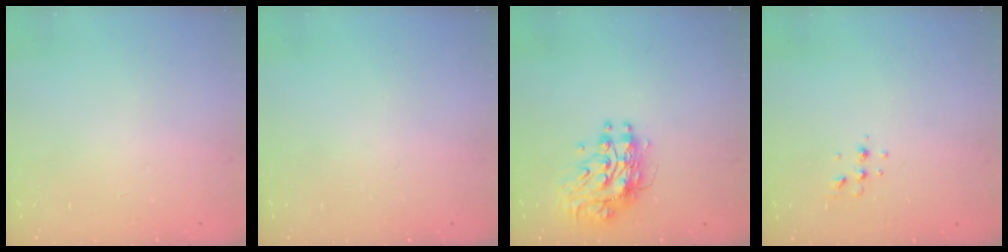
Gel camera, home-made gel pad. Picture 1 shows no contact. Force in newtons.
{"total": 0.0}
{"total": 9.7, "press": 9.6, "slide": 0.9}
{"total": 3.8, "press": 3.6, "slide": 1.3}